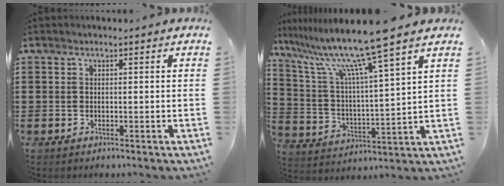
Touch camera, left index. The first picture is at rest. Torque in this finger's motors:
{"motor_torque": [0.65, 0.58, 1.05, 0.21]}